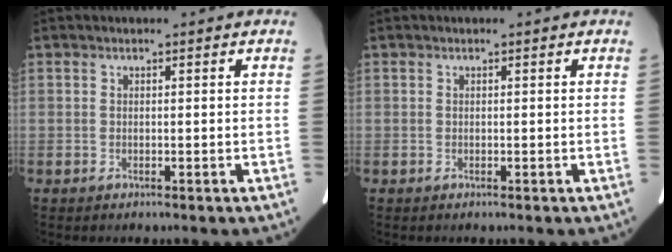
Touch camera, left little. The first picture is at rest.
{"total": 0.0}